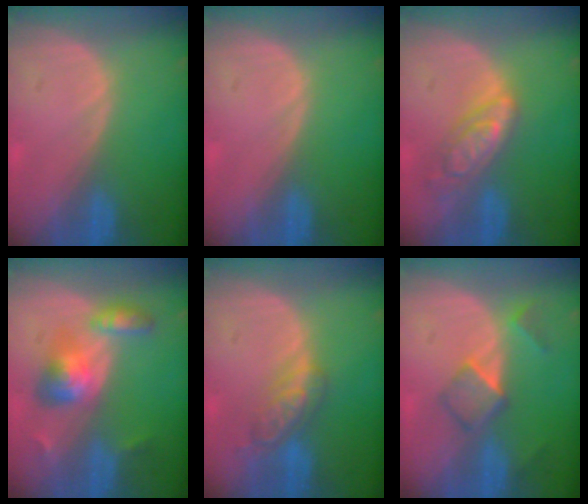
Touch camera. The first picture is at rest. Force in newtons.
{"total": 0.0}
{"total": 6.5, "press": 5.7, "slide": 3.0}
{"total": 6.0, "press": 6.0, "slide": 0.5}
{"total": 5.7, "press": 5.0, "slide": 2.7}
{"total": 5.3, "press": 4.7, "slide": 2.5}